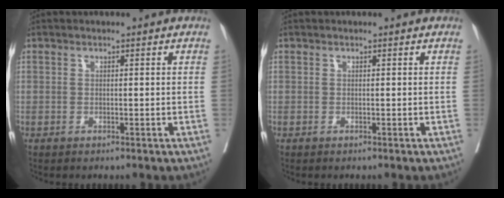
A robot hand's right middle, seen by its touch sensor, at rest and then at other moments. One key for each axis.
{"total": 0.0}